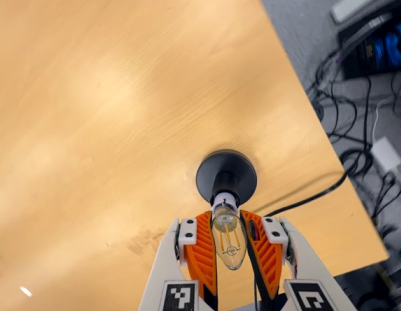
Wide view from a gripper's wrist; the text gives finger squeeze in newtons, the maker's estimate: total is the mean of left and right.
{"total": 16.6, "left": 14.9, "right": 18.3}